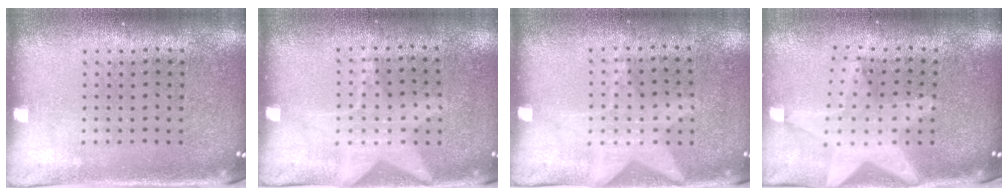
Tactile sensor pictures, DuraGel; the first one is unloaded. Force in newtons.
{"total": 1.2, "press": 1.1, "slide": 0.3}
{"total": 1.3, "press": 0.9, "slide": 0.9}
{"total": 2.1, "press": 1.7, "slide": 1.2}